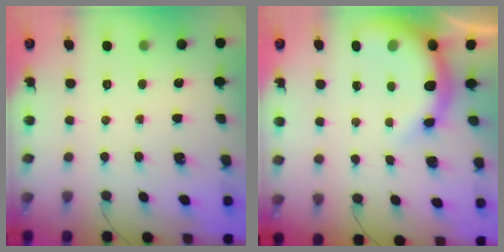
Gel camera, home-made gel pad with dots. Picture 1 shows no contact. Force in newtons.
{"total": 7.5, "press": 7.3, "slide": 1.7}